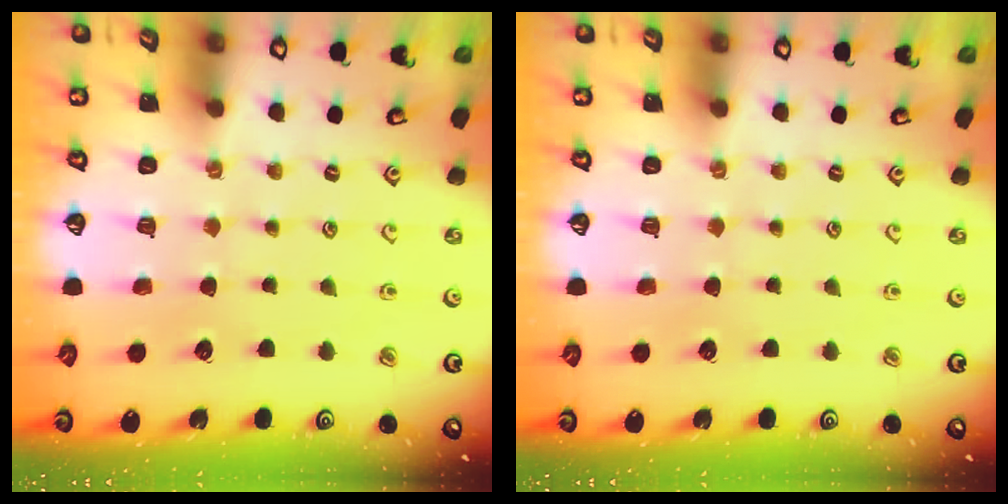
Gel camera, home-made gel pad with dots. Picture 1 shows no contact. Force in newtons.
{"total": 0.0}